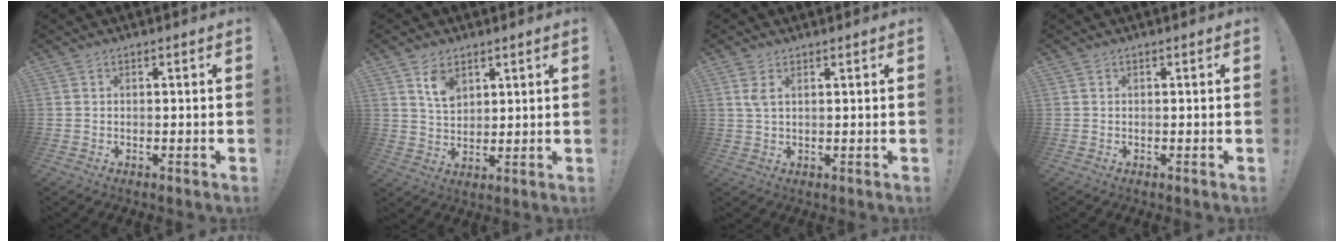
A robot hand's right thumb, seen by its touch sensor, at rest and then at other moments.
{"total": 7.1, "force": [4.2, 4.6, 3.4], "torque": [-0.046, -0.021, 0.076]}
{"total": 2.8, "force": [1.3, 1.0, 2.2], "torque": [-0.044, 0.001, 0.022]}
{"total": 0.0}